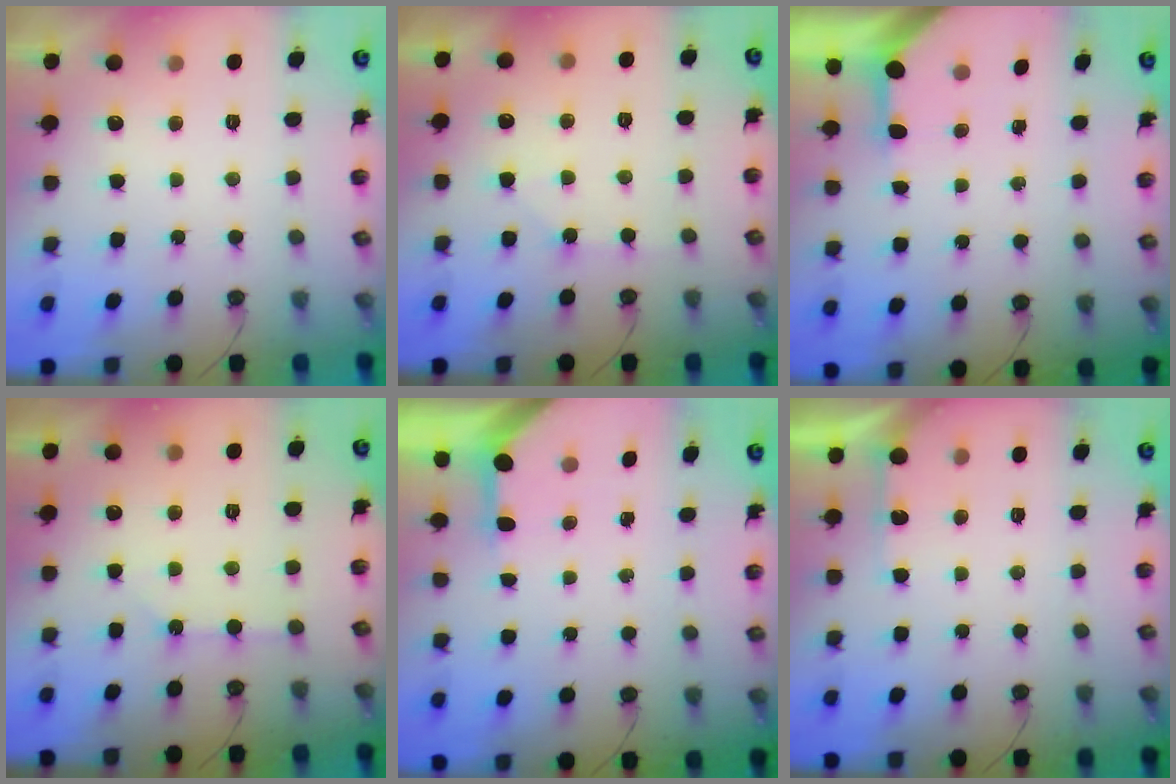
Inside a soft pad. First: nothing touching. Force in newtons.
{"total": 5.0, "press": 4.9, "slide": 0.8}
{"total": 3.4, "press": 3.4, "slide": 0.4}
{"total": 2.1, "press": 2.1, "slide": 0.3}
{"total": 3.2, "press": 3.2, "slide": 0.2}
{"total": 4.3, "press": 4.3, "slide": 0.5}